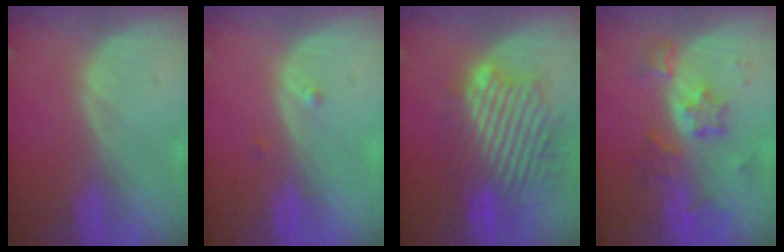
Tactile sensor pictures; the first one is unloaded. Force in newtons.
{"total": 1.0, "press": 0.8, "slide": 0.6}
{"total": 10.9, "press": 10.2, "slide": 3.9}
{"total": 7.1, "press": 6.5, "slide": 2.9}